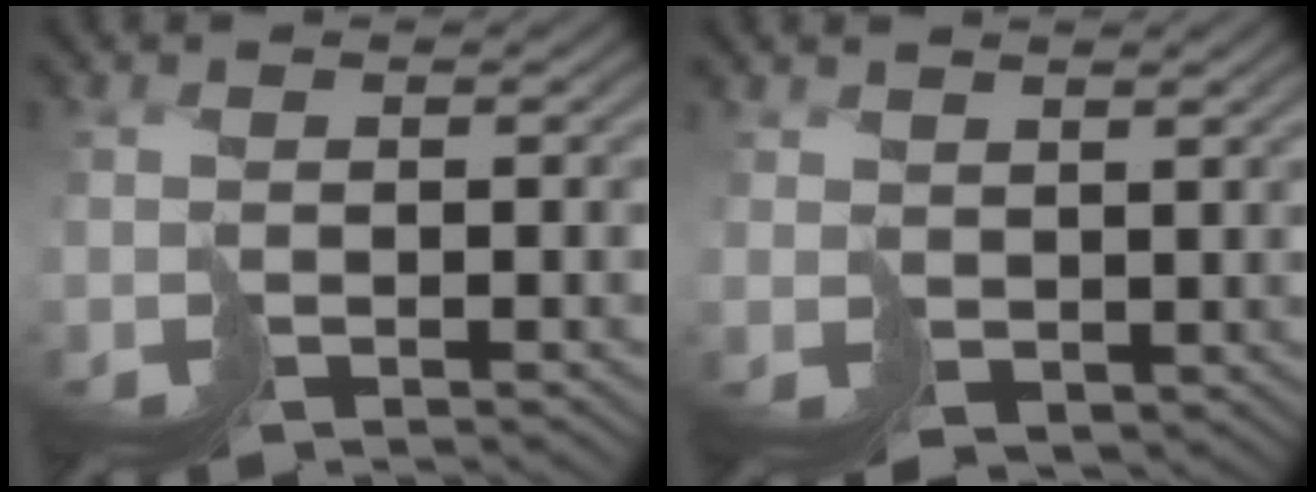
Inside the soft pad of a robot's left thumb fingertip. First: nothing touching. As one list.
[{"total": 2.0, "force": [1.7, 1.0, -0.4], "torque": [0.001, -0.004, 0.041]}]